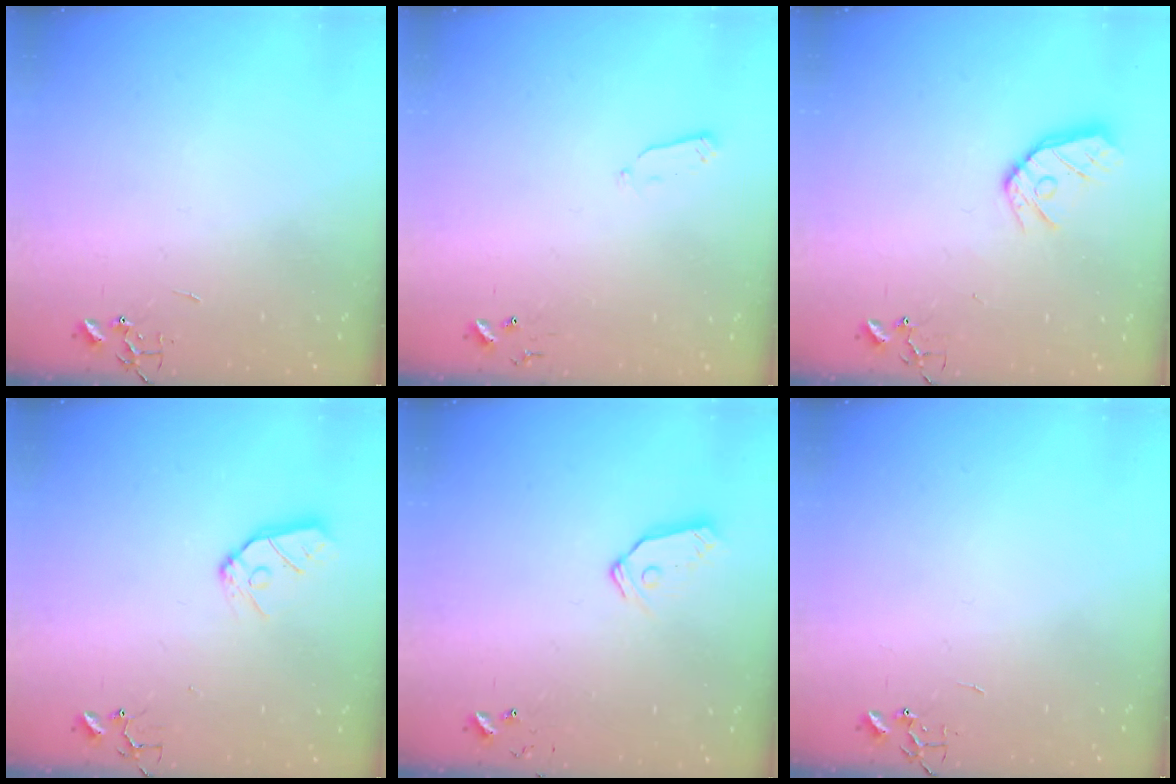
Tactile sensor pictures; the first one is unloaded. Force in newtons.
{"total": 3.7, "press": 3.6, "slide": 0.8}
{"total": 10.8, "press": 10.8, "slide": 0.9}
{"total": 9.2, "press": 9.2, "slide": 0.8}
{"total": 8.1, "press": 8.1, "slide": 0.7}
{"total": 0.0}